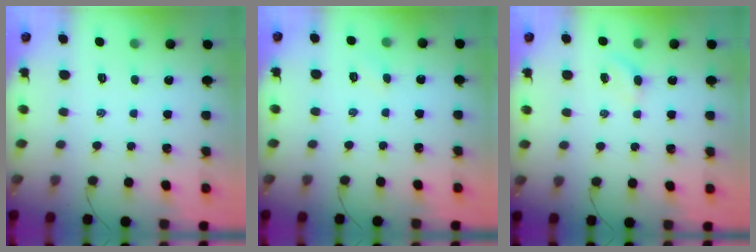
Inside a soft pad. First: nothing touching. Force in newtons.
{"total": 3.0, "press": 2.9, "slide": 0.8}
{"total": 2.1, "press": 2.0, "slide": 0.7}